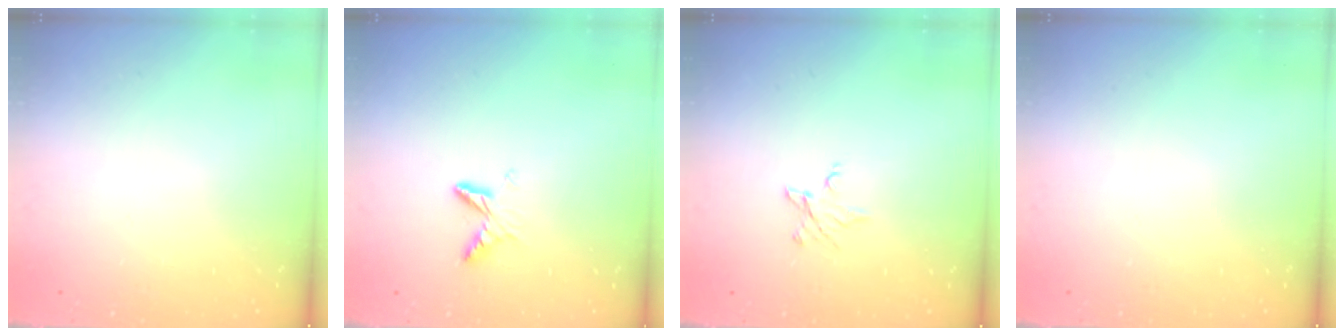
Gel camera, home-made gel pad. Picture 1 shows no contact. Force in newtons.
{"total": 6.1, "press": 6.1, "slide": 0.6}
{"total": 3.8, "press": 3.8, "slide": 0.5}
{"total": 0.0}